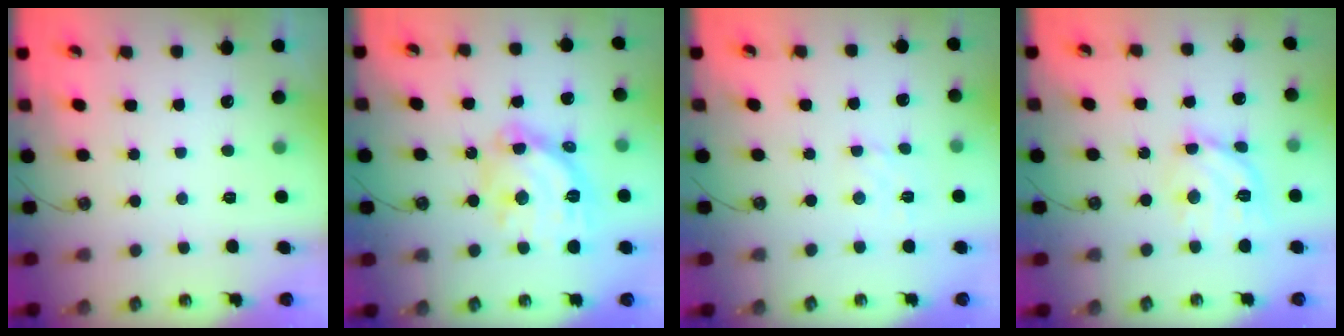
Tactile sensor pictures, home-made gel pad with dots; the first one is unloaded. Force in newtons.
{"total": 17.6, "press": 17.6, "slide": 1.6}
{"total": 1.8, "press": 1.7, "slide": 0.6}
{"total": 13.0, "press": 13.0, "slide": 1.0}